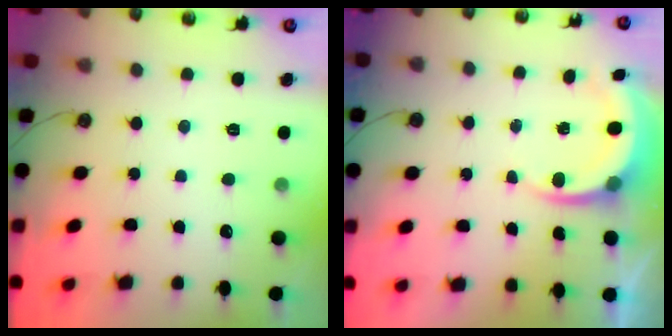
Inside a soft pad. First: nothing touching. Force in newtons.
{"total": 7.1, "press": 6.9, "slide": 1.6}